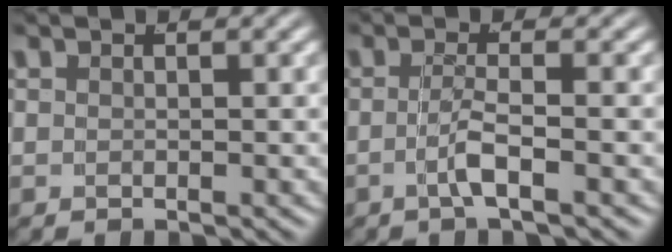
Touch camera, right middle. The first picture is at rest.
{"total": 2.2, "force": [-1.2, -0.6, 1.7], "torque": [-0.034, -0.005, -0.019]}